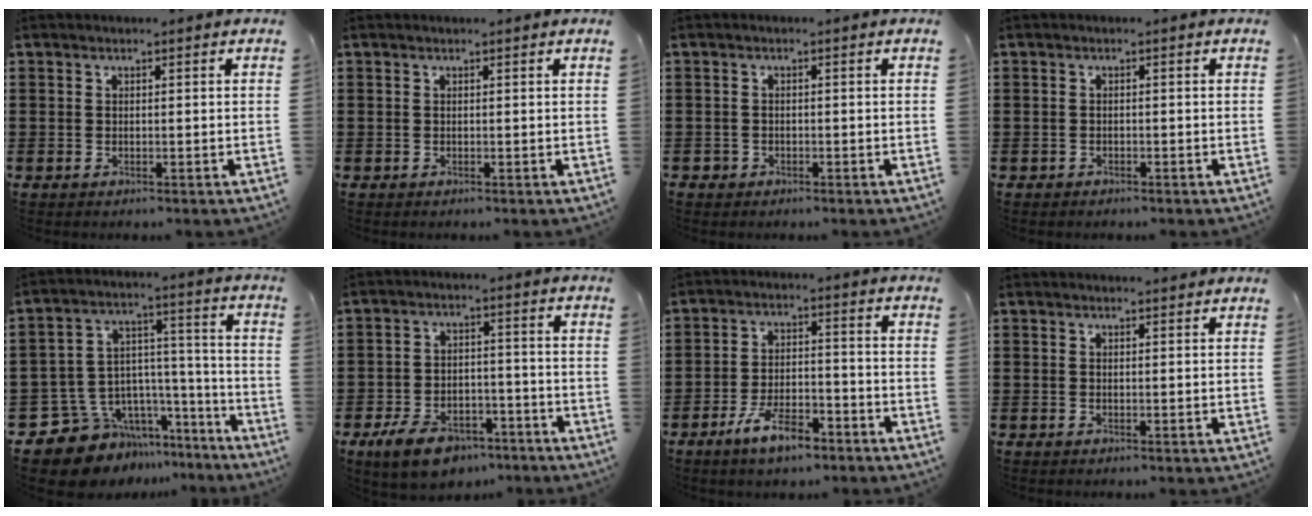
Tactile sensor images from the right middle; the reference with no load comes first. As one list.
[{"total": 0.0}, {"total": 1.0, "force": [-0.7, 0.7, 0.0], "torque": [-0.002, 0.003, -0.017]}, {"total": 0.6, "force": [-0.6, 0.2, 0.0], "torque": [-0.003, 0.000, -0.013]}, {"total": 10.7, "force": [-8.6, 6.1, 1.7], "torque": [-0.054, 0.012, -0.156]}, {"total": 6.7, "force": [-5.2, 2.8, 3.1], "torque": [-0.069, 0.010, -0.099]}, {"total": 7.4, "force": [-5.2, 2.3, 4.7], "torque": [-0.094, 0.005, -0.096]}, {"total": 0.8, "force": [0.8, 0.1, 0.2], "torque": [0.002, -0.004, 0.013]}]